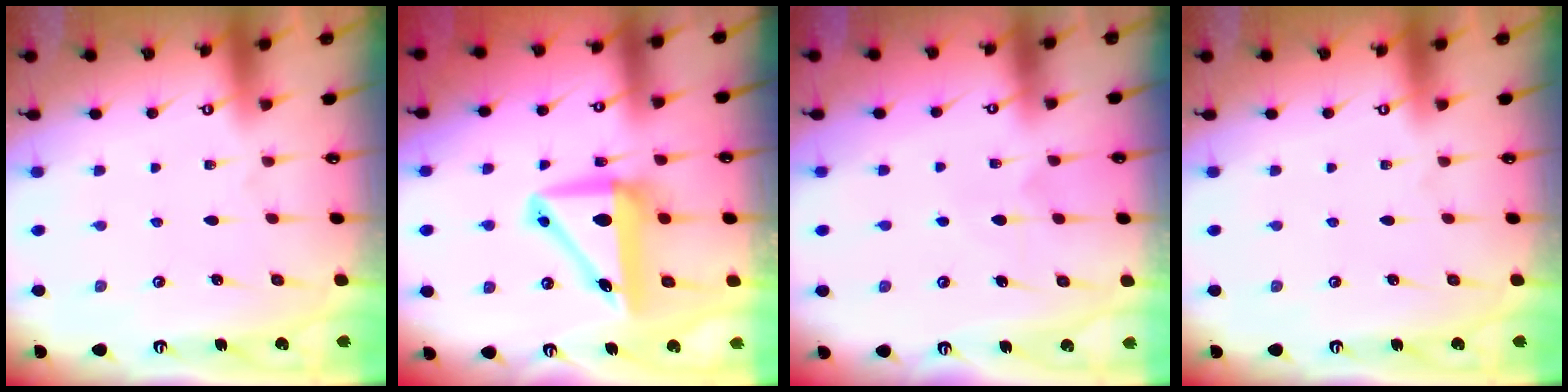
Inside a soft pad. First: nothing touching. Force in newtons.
{"total": 10.7, "press": 10.4, "slide": 2.5}
{"total": 4.6, "press": 4.5, "slide": 0.5}
{"total": 0.0}